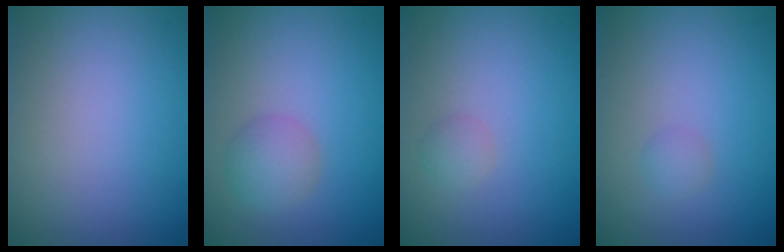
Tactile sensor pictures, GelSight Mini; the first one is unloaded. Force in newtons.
{"total": 2.5, "press": 2.5, "slide": 0.0}
{"total": 1.1, "press": 1.1, "slide": 0.0}
{"total": 0.8, "press": 0.8, "slide": 0.1}